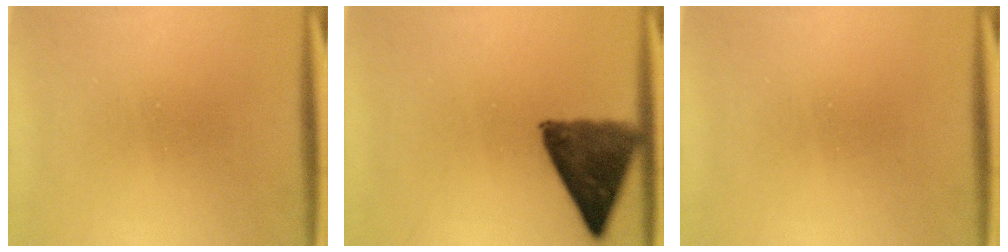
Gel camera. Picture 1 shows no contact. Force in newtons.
{"total": 10.5}
{"total": 0.0}